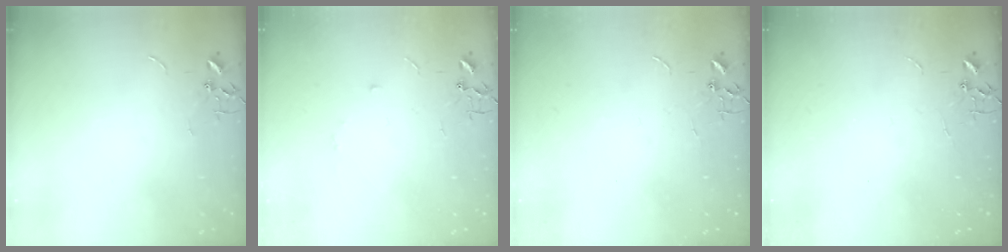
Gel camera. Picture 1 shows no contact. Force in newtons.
{"total": 5.3, "press": 5.2, "slide": 0.7}
{"total": 0.0}
{"total": 0.0}